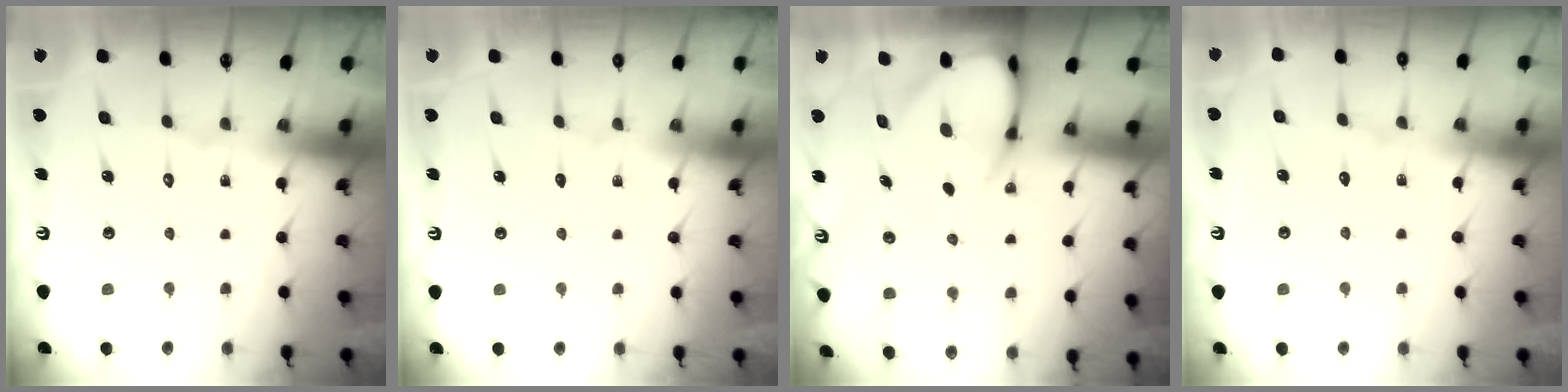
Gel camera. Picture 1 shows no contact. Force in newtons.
{"total": 0.7, "press": 0.7, "slide": 0.2}
{"total": 4.8, "press": 4.8, "slide": 0.4}
{"total": 2.8, "press": 2.7, "slide": 0.4}